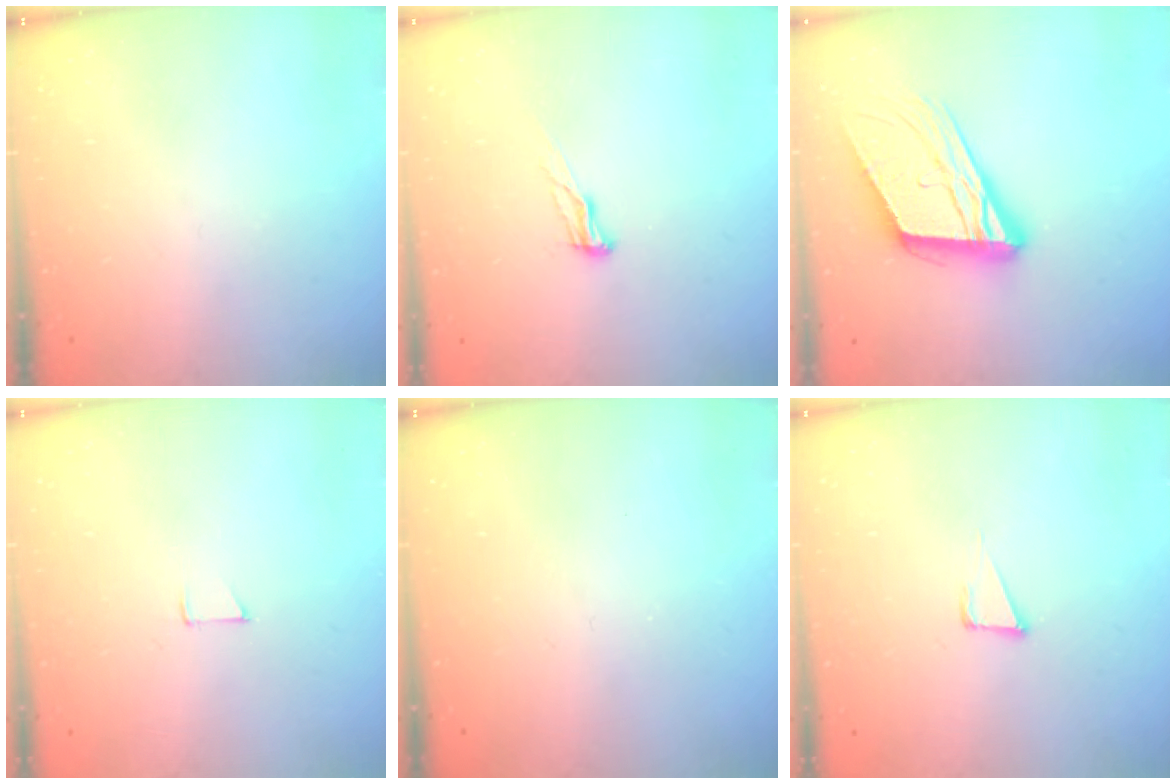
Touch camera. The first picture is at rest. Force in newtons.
{"total": 6.9, "press": 6.9, "slide": 0.9}
{"total": 17.6, "press": 17.4, "slide": 2.6}
{"total": 4.1, "press": 4.1, "slide": 0.3}
{"total": 0.0}
{"total": 4.2, "press": 2.8, "slide": 3.1}